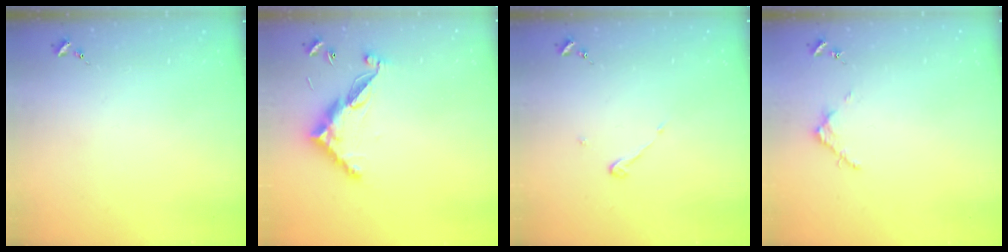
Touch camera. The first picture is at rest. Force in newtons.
{"total": 12.2, "press": 12.1, "slide": 0.3}
{"total": 3.9, "press": 3.9, "slide": 0.3}
{"total": 3.1, "press": 3.1, "slide": 0.4}